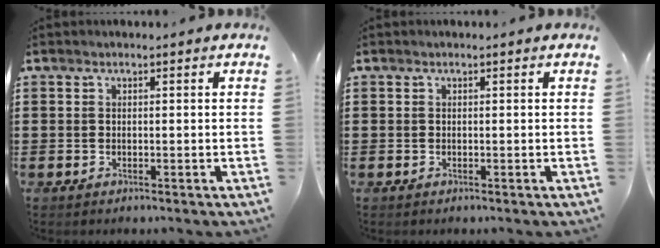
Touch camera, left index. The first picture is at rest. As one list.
[{"total": 0.0}]